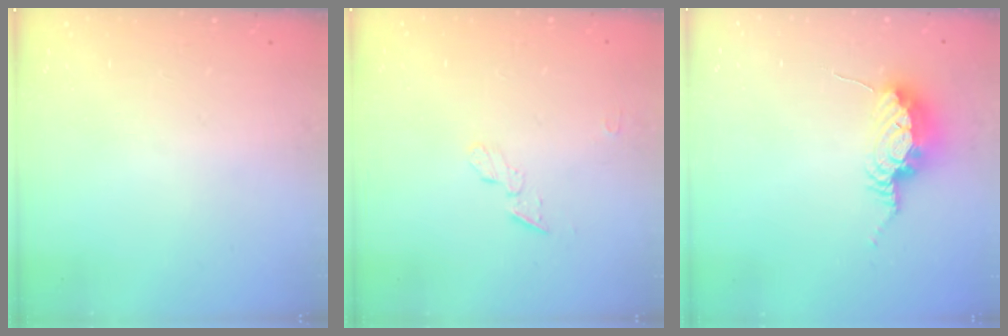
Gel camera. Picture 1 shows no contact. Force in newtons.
{"total": 5.2, "press": 5.2, "slide": 0.3}
{"total": 8.4, "press": 8.4, "slide": 1.0}